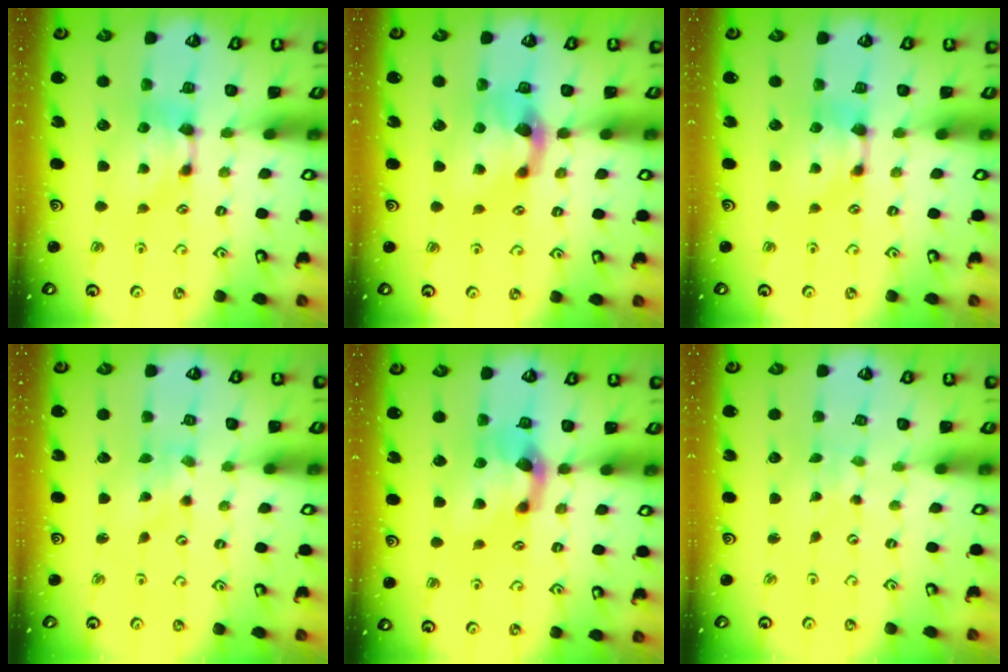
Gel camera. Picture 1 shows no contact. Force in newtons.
{"total": 2.6, "press": 2.0, "slide": 1.7}
{"total": 0.0}
{"total": 3.4, "press": 3.2, "slide": 0.8}
{"total": 2.8, "press": 2.3, "slide": 1.7}
{"total": 7.1, "press": 7.1, "slide": 0.4}